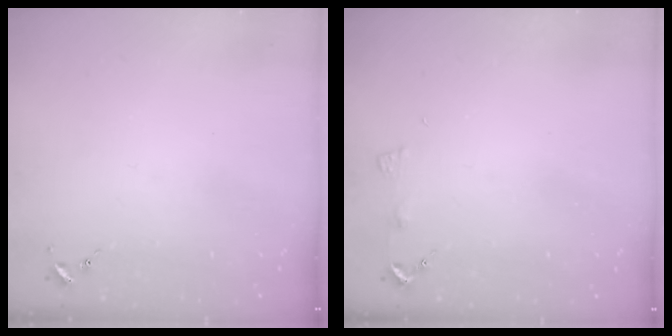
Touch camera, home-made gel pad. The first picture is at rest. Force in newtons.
{"total": 3.6, "press": 3.6, "slide": 0.4}